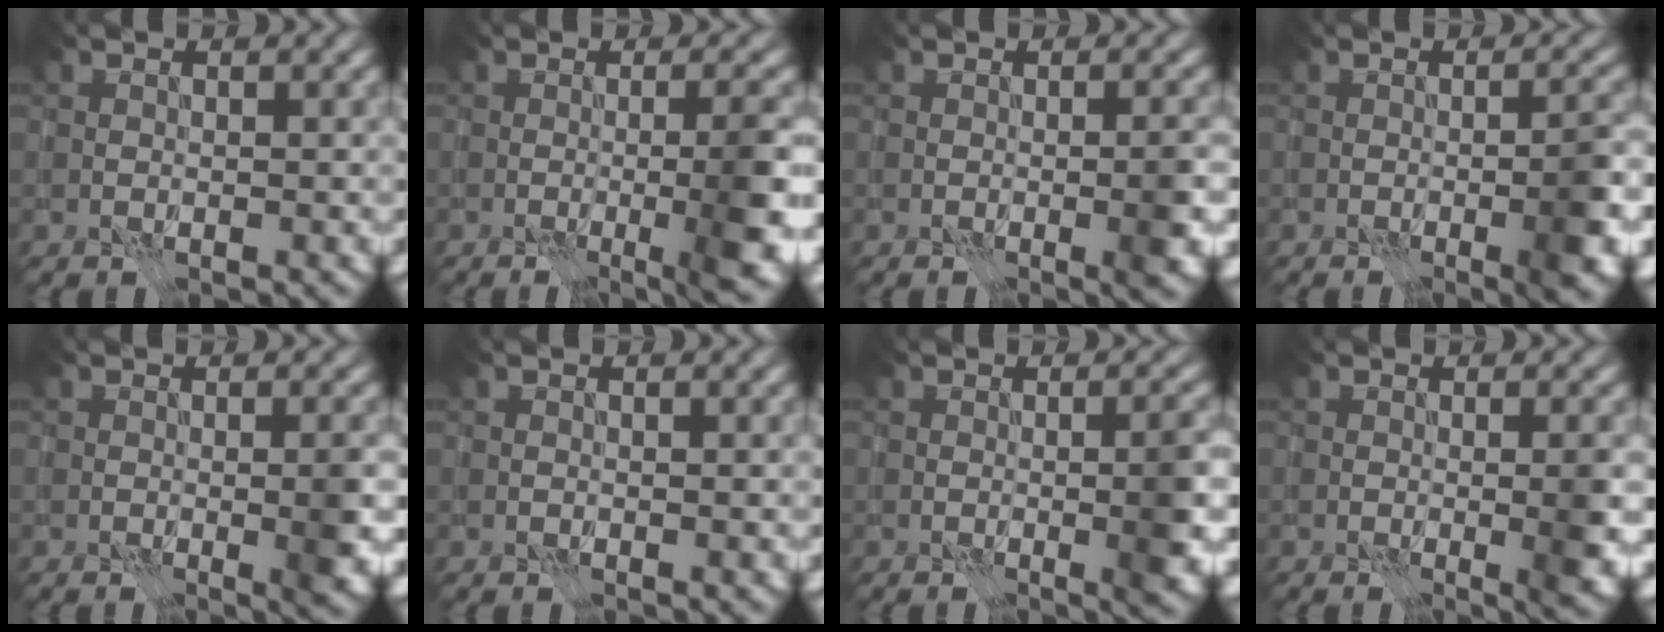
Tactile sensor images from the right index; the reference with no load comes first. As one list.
[{"total": 8.0, "force": [-2.1, 2.1, 7.4], "torque": [-0.083, -0.001, -0.026]}, {"total": 2.9, "force": [-0.7, 0.5, 2.7], "torque": [-0.037, 0.004, -0.014]}, {"total": 4.8, "force": [-1.6, 1.1, 4.4], "torque": [-0.061, 0.005, -0.027]}, {"total": 3.3, "force": [-0.5, 0.6, 3.2], "torque": [-0.044, 0.000, -0.008]}, {"total": 0.0}, {"total": 4.6, "force": [-0.6, 1.1, 4.4], "torque": [-0.057, 0.003, -0.011]}, {"total": 3.9, "force": [-0.5, 0.8, 3.8], "torque": [-0.051, -0.001, -0.007]}]